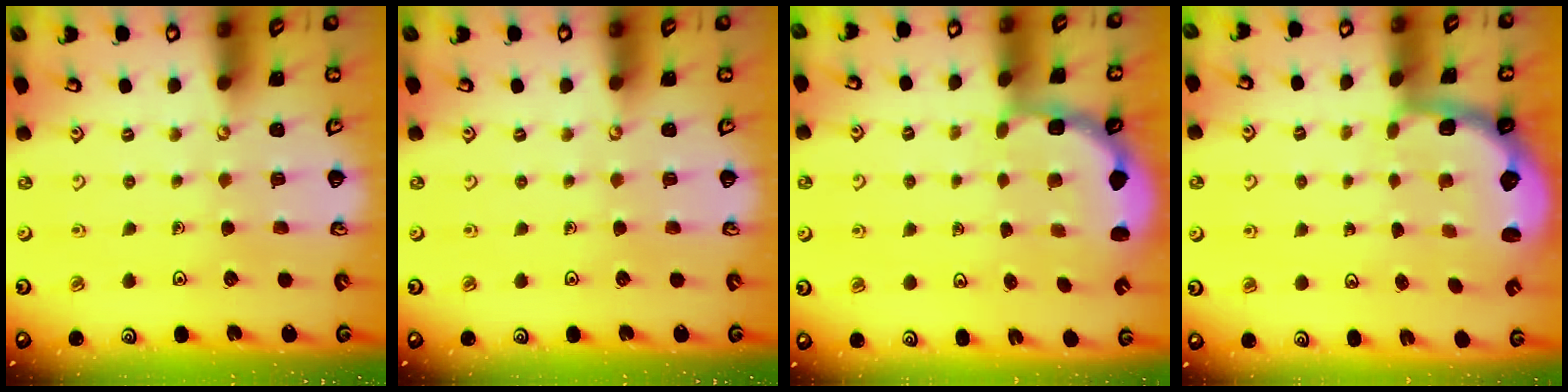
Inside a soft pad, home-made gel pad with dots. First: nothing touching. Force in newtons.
{"total": 0.0}
{"total": 2.7, "press": 2.4, "slide": 1.4}
{"total": 2.6, "press": 2.1, "slide": 1.7}